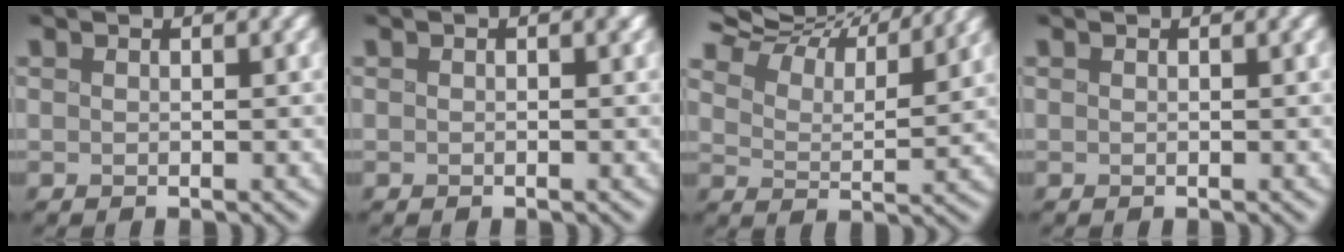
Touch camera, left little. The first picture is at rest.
{"total": 0.9, "force": [0.0, 0.5, 0.7], "torque": [-0.005, 0.001, 0.001]}
{"total": 10.2, "force": [9.2, 2.1, 4.0], "torque": [-0.087, 0.010, 0.119]}
{"total": 0.0}